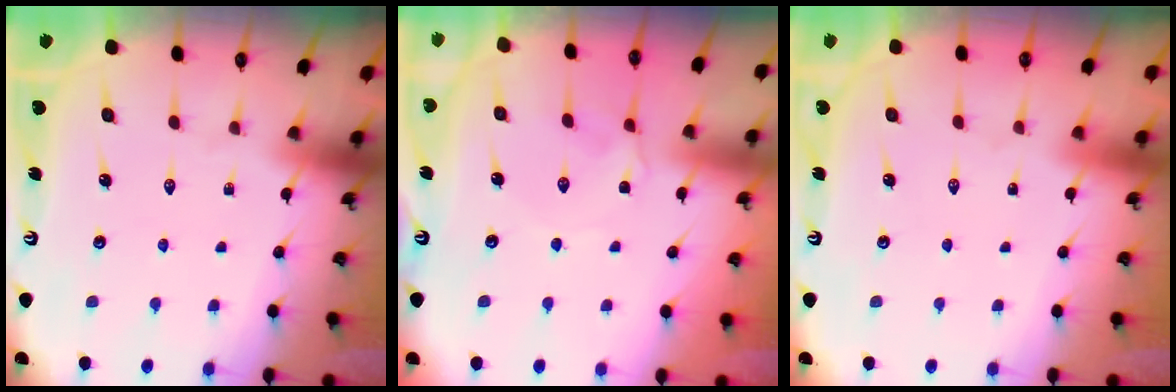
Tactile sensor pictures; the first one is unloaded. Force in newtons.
{"total": 2.2, "press": 2.1, "slide": 0.4}
{"total": 1.6, "press": 1.6, "slide": 0.1}